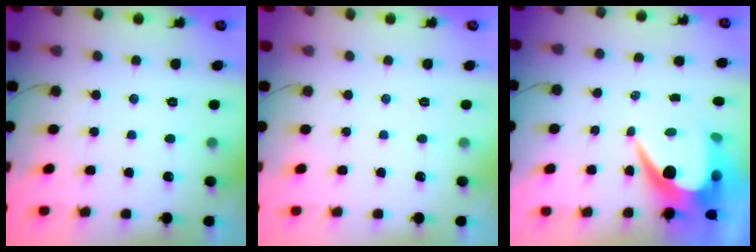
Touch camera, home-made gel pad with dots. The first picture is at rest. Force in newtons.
{"total": 0.0}
{"total": 11.8, "press": 11.8, "slide": 1.0}